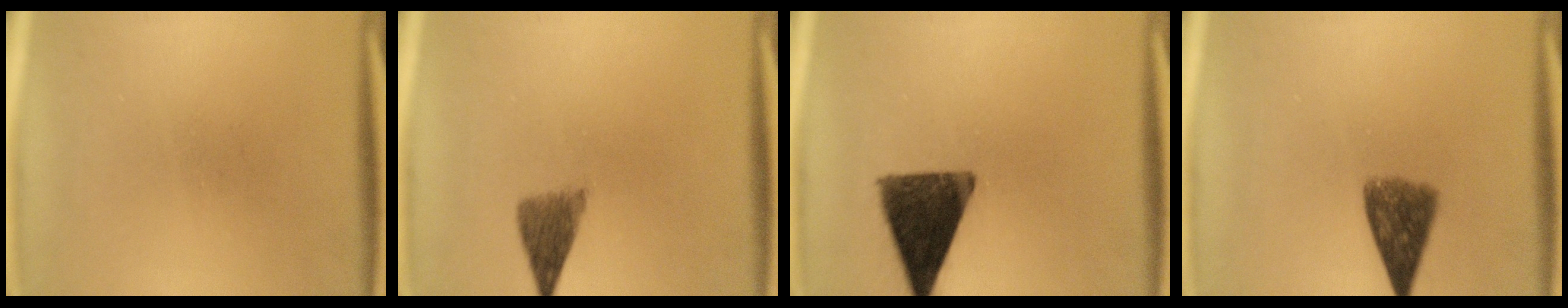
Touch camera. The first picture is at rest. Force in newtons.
{"total": 4.0}
{"total": 12.8}
{"total": 6.6}